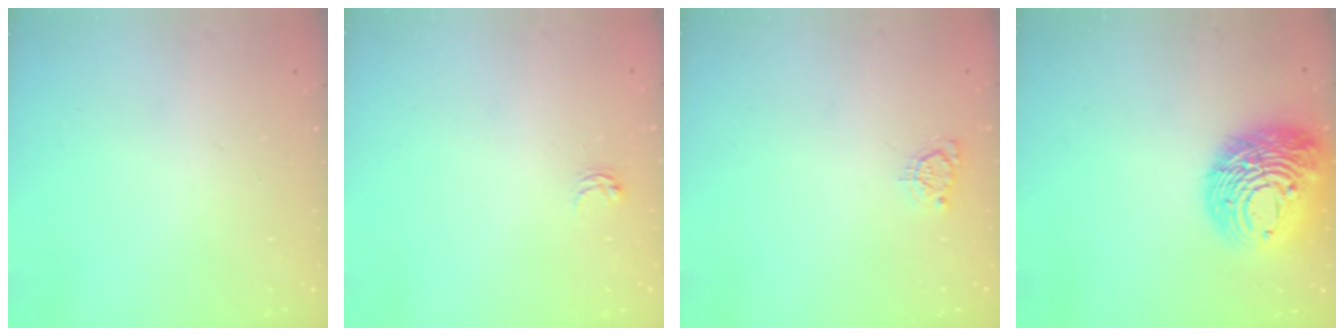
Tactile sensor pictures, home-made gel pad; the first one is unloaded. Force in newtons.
{"total": 2.9, "press": 2.9, "slide": 0.4}
{"total": 3.7, "press": 3.6, "slide": 0.5}
{"total": 18.0, "press": 17.9, "slide": 2.0}